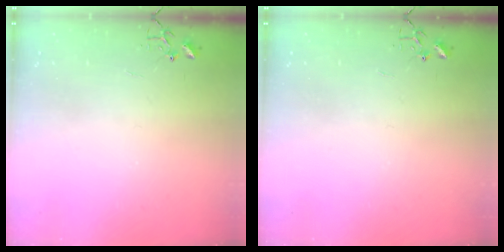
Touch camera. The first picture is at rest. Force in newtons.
{"total": 0.0}